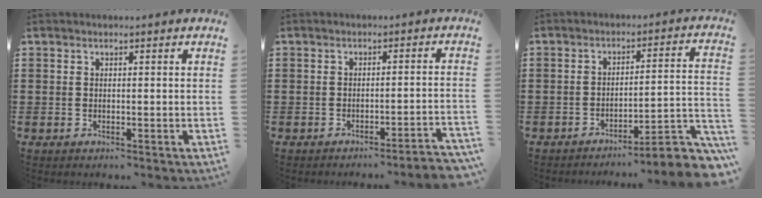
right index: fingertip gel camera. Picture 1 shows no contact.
{"total": 2.6, "force": [-2.3, -0.5, 1.1], "torque": [-0.019, -0.006, -0.048]}
{"total": 5.8, "force": [-4.6, 0.4, 3.5], "torque": [-0.056, -0.014, -0.089]}